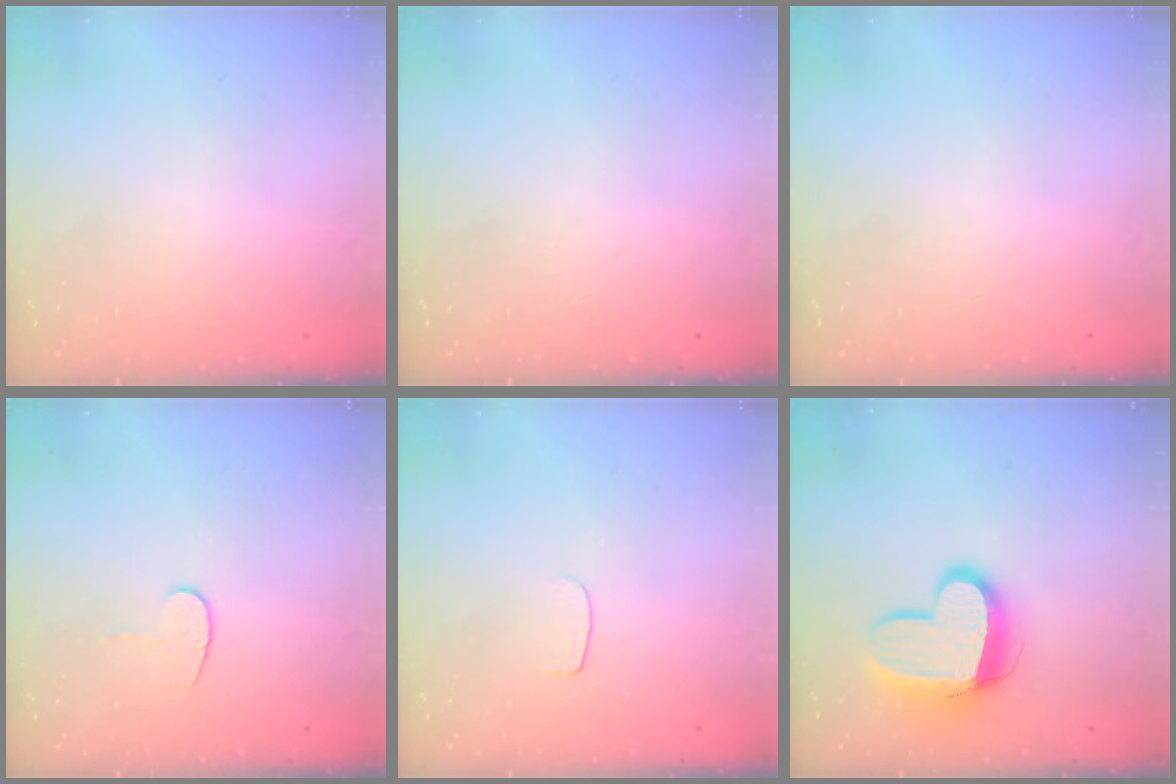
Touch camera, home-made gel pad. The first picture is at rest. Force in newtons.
{"total": 0.0}
{"total": 0.0}
{"total": 5.0, "press": 5.0, "slide": 0.5}
{"total": 3.3, "press": 3.3, "slide": 0.3}
{"total": 12.9, "press": 12.8, "slide": 1.4}